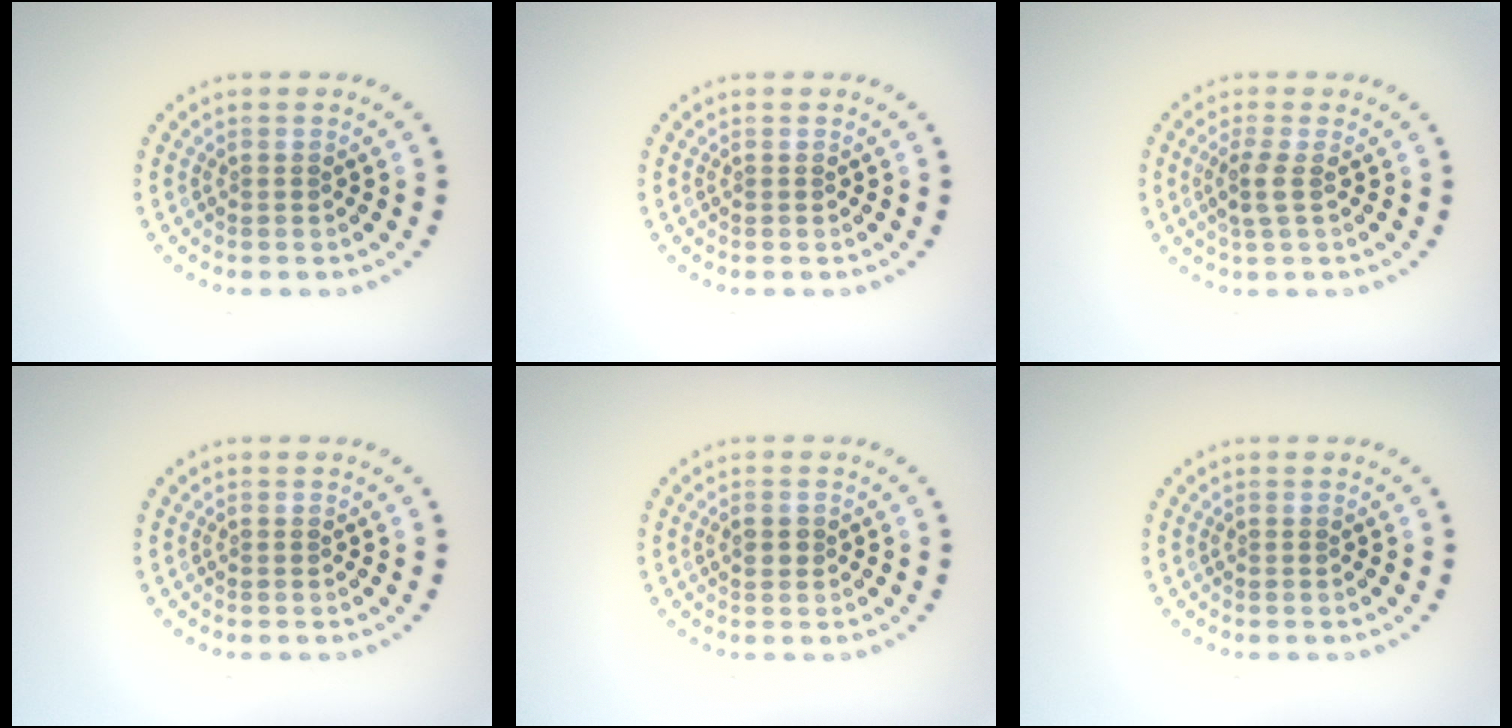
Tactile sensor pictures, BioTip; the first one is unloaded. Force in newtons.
{"total": 0.0}
{"total": 1.8, "press": 1.5, "slide": 1.0}
{"total": 0.0}
{"total": 1.2, "press": 1.2, "slide": 0.1}
{"total": 0.0}